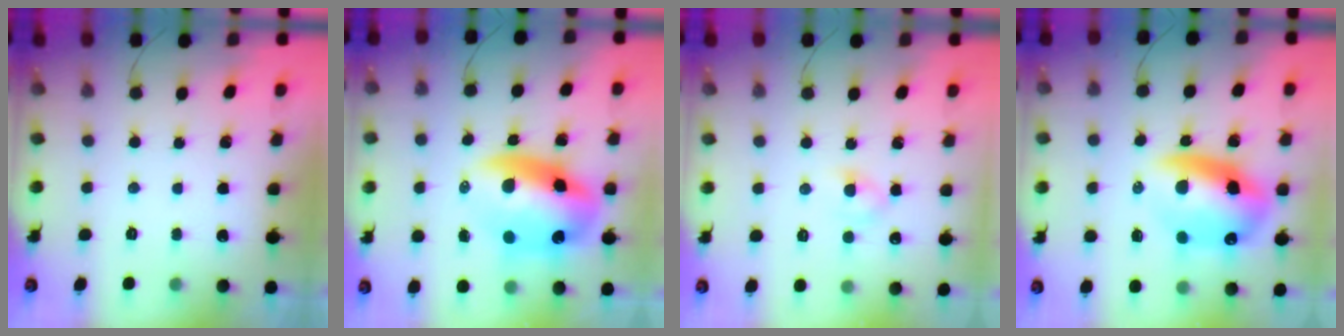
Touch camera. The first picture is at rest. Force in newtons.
{"total": 15.1, "press": 14.6, "slide": 3.9}
{"total": 3.3, "press": 3.1, "slide": 1.1}
{"total": 16.0, "press": 15.5, "slide": 3.9}